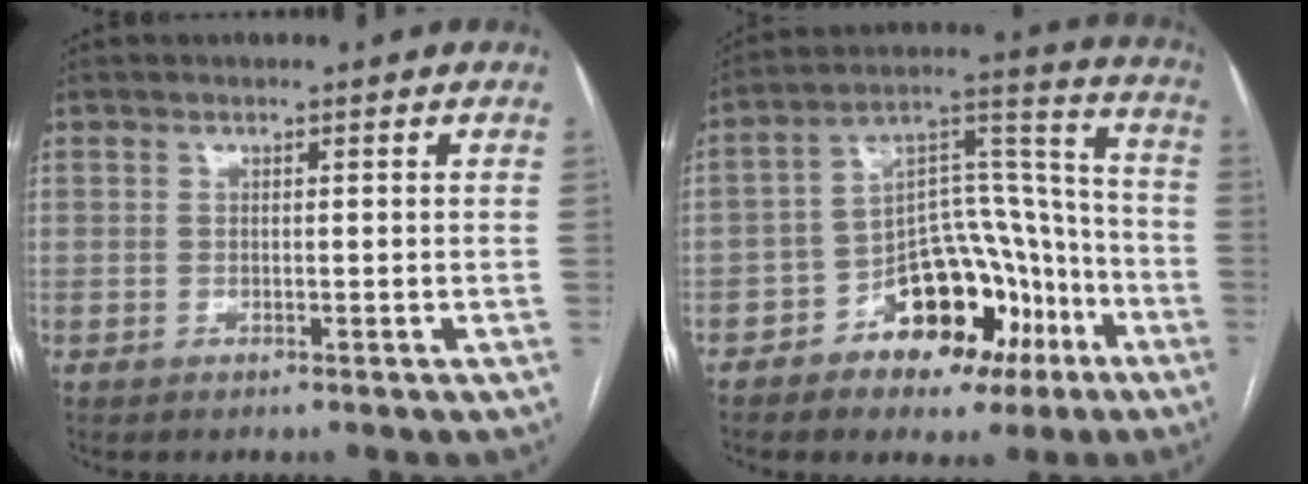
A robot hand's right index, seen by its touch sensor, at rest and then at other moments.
{"total": 15.7, "force": [-7.8, 8.9, 10.3], "torque": [-0.150, 0.038, -0.114]}